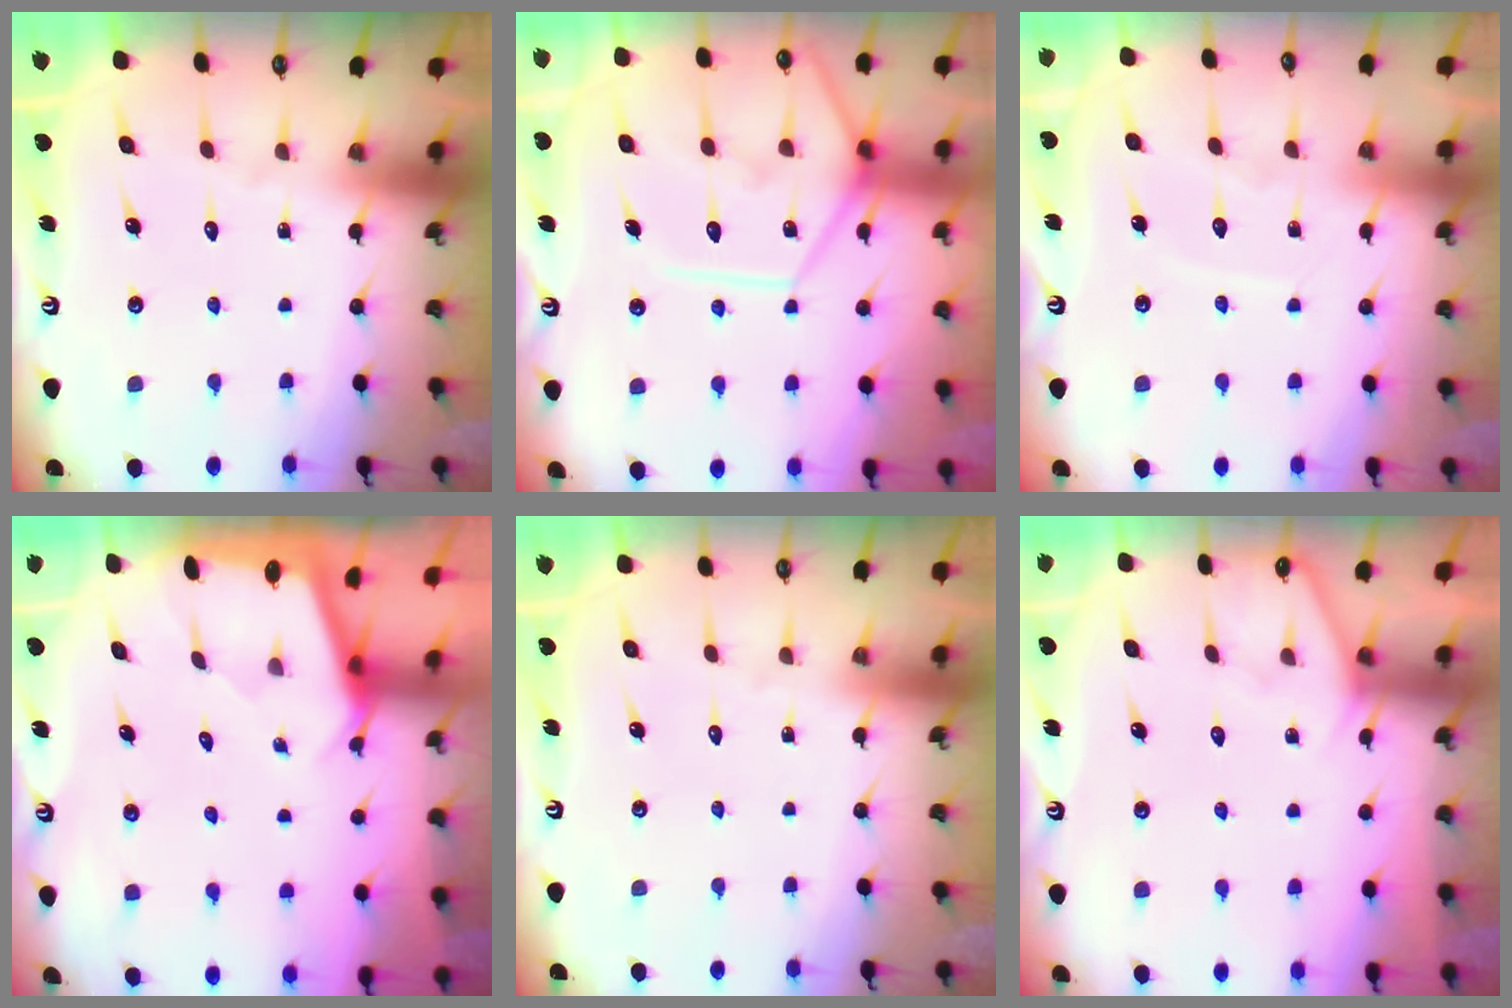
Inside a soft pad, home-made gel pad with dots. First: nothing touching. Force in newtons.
{"total": 14.2, "press": 14.1, "slide": 1.3}
{"total": 5.6, "press": 5.6, "slide": 0.6}
{"total": 1.6, "press": 1.5, "slide": 0.2}
{"total": 0.0}
{"total": 6.0, "press": 6.0, "slide": 0.6}